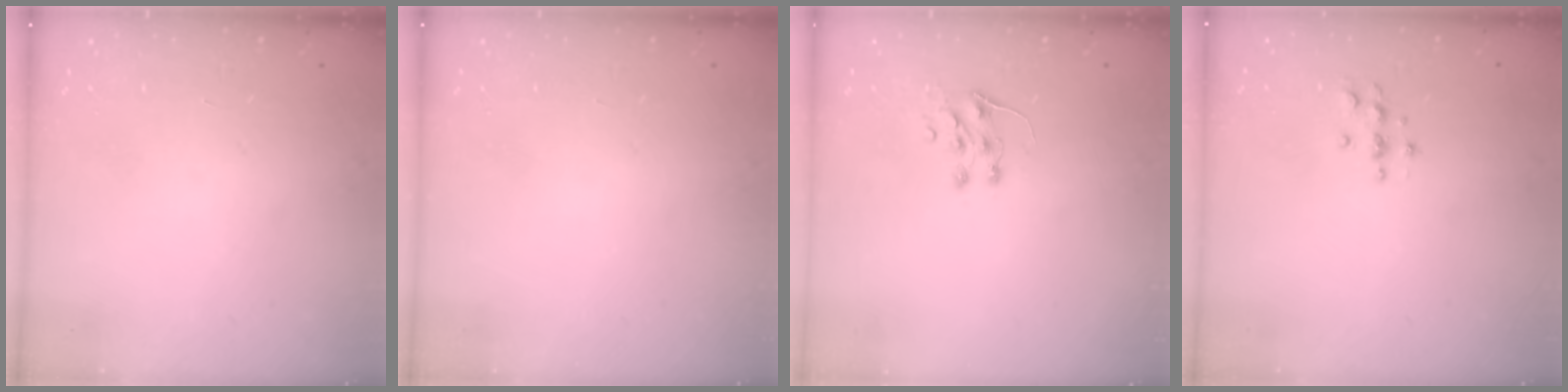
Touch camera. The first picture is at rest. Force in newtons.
{"total": 0.0}
{"total": 6.0, "press": 5.9, "slide": 0.7}
{"total": 3.7, "press": 3.6, "slide": 0.5}